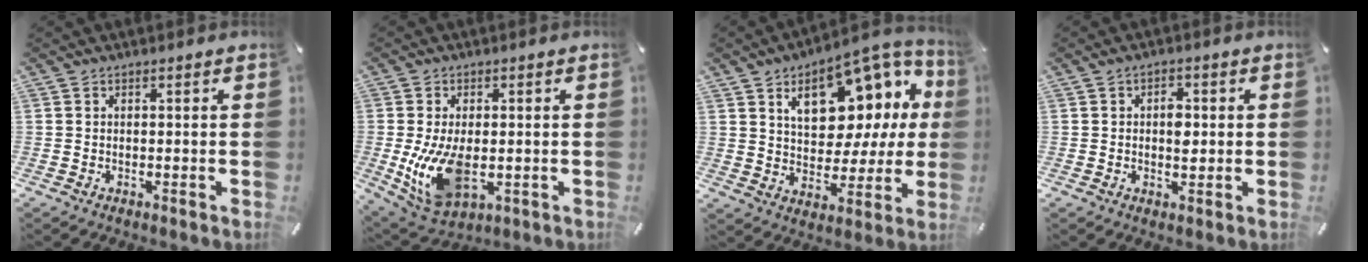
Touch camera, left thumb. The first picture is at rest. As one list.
[{"total": 12.7, "force": [-1.1, 7.7, 10.0], "torque": [-0.213, -0.018, -0.016]}, {"total": 16.3, "force": [8.5, 9.9, 9.7], "torque": [-0.137, -0.056, 0.147]}, {"total": 3.9, "force": [0.3, 2.4, 3.1], "torque": [-0.037, -0.003, -0.001]}]